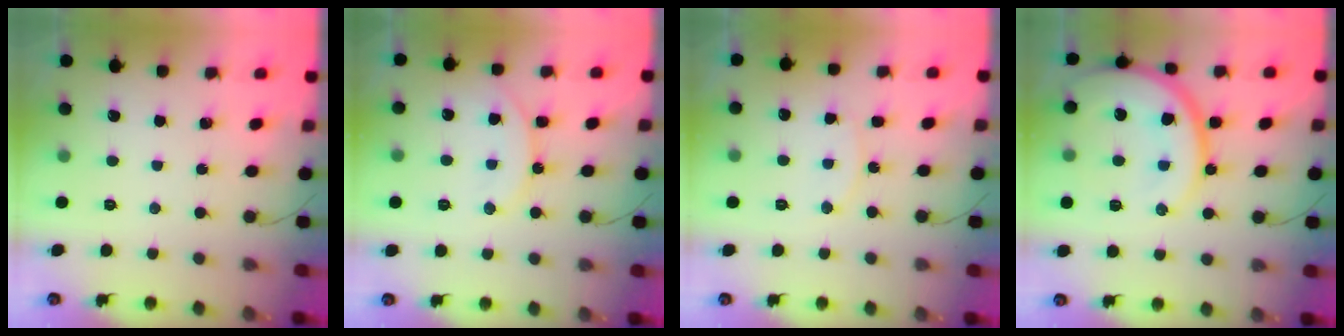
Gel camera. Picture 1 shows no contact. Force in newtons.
{"total": 12.2, "press": 12.1, "slide": 1.3}
{"total": 8.4, "press": 8.4, "slide": 0.4}
{"total": 17.6, "press": 17.6, "slide": 1.8}